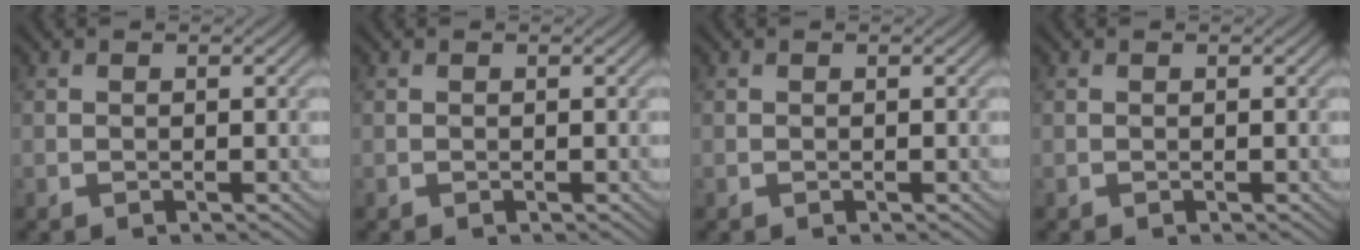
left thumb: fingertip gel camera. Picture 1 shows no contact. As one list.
[{"total": 0.0}, {"total": 0.0}, {"total": 0.0}]